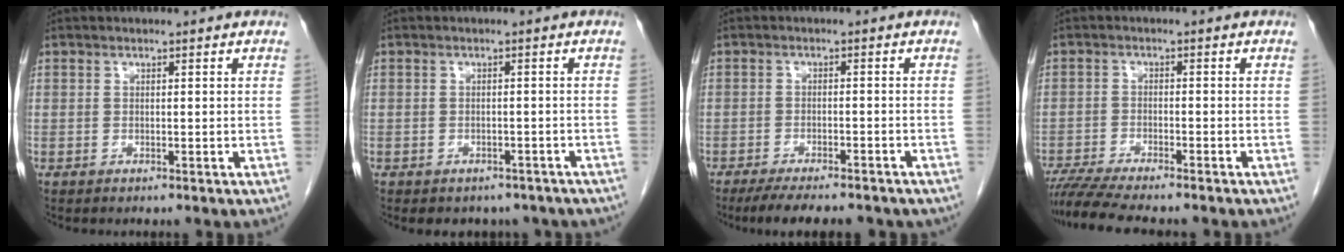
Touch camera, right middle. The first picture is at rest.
{"total": 6.0, "force": [-5.0, 3.1, 1.3], "torque": [-0.012, 0.007, -0.052]}
{"total": 11.2, "force": [-9.5, 2.5, 5.4], "torque": [-0.080, -0.010, -0.128]}
{"total": 9.2, "force": [-8.0, 0.4, 4.5], "torque": [-0.072, -0.018, -0.129]}